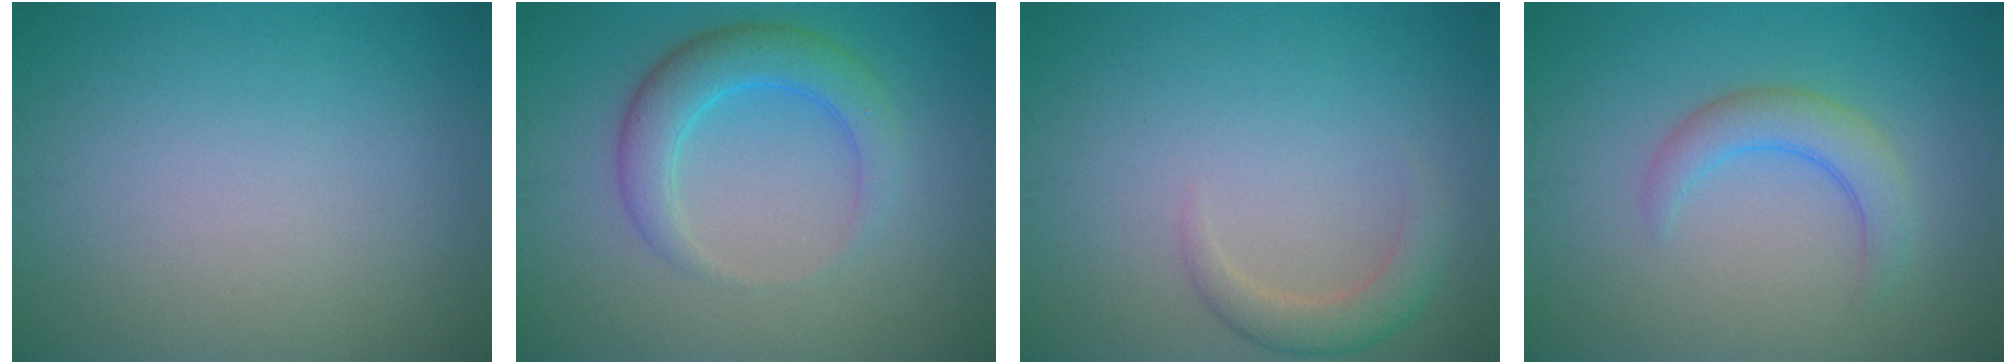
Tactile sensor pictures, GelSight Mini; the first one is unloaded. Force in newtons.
{"total": 4.2, "press": 4.2, "slide": 0.1}
{"total": 2.4, "press": 2.3, "slide": 0.3}
{"total": 3.0, "press": 3.0, "slide": 0.3}